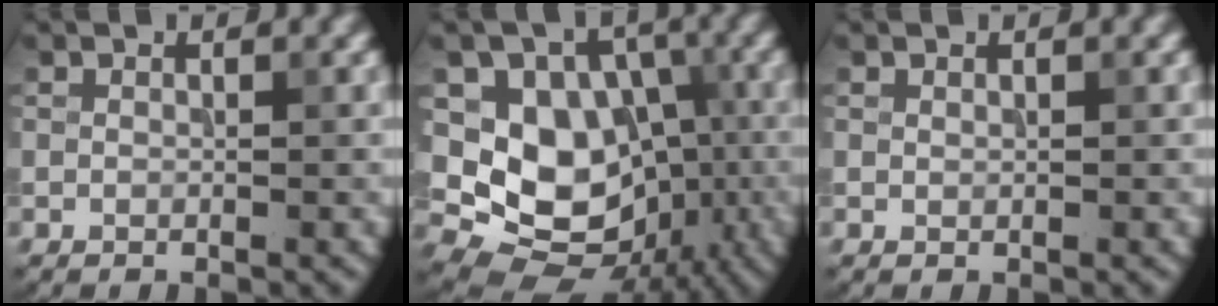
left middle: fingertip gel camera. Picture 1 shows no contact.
{"total": 10.0, "force": [-1.0, 8.0, 5.9], "torque": [-0.096, -0.008, -0.020]}
{"total": 0.0}